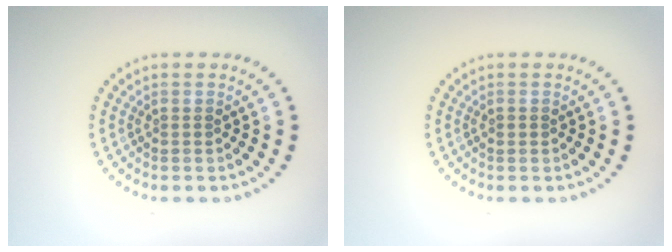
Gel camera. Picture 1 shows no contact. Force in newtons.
{"total": 0.8, "press": 0.8, "slide": 0.2}